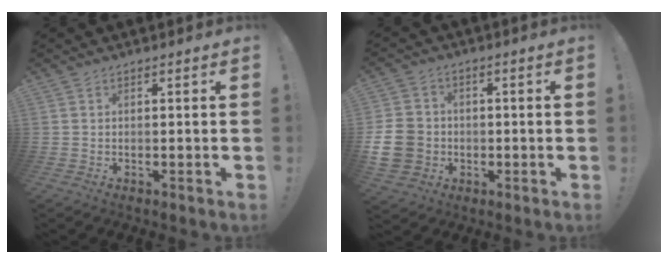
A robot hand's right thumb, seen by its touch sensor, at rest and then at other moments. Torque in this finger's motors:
{"motor_torque": [0.02, 0.14, 0.55, -0.59, 0.16]}